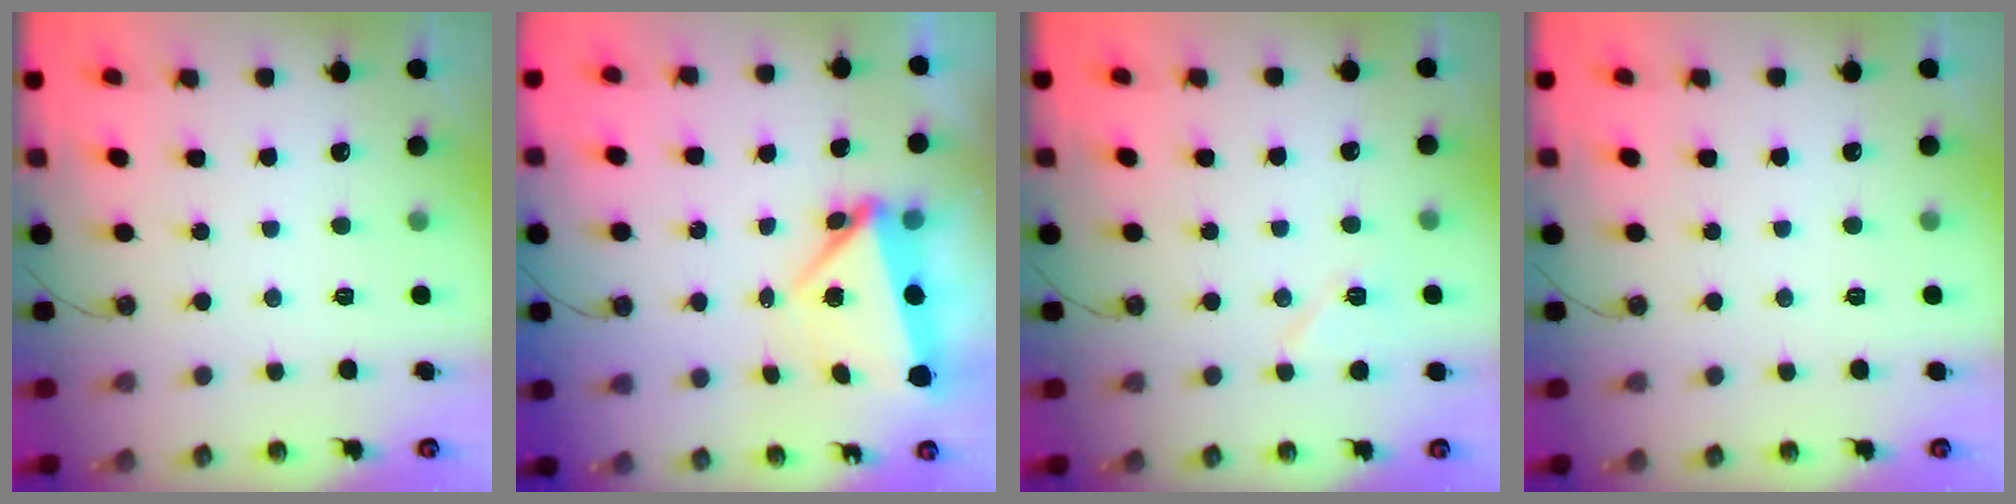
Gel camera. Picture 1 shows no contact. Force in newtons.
{"total": 6.0, "press": 5.1, "slide": 3.1}
{"total": 7.2, "press": 6.9, "slide": 2.0}
{"total": 2.1, "press": 1.5, "slide": 1.5}